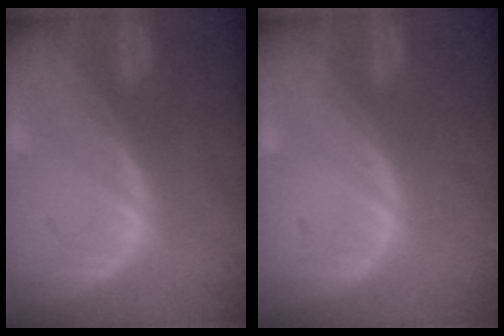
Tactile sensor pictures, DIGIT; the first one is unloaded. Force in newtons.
{"total": 0.0}